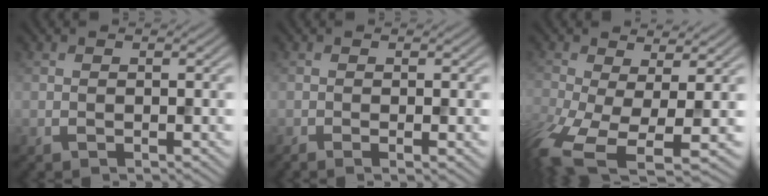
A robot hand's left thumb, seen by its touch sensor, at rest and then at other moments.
{"total": 1.4, "force": [-0.5, 0.3, 1.3], "torque": [-0.018, -0.004, -0.012]}
{"total": 9.5, "force": [-4.1, 4.0, 7.6], "torque": [-0.184, -0.043, -0.061]}